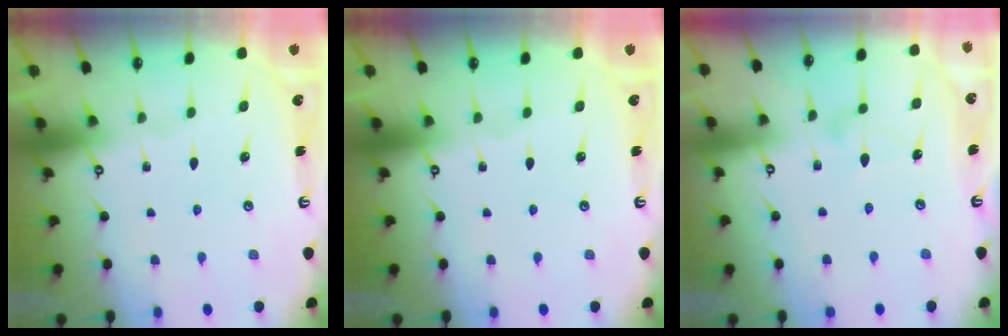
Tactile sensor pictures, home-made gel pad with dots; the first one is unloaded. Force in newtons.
{"total": 0.0}
{"total": 6.1, "press": 6.1, "slide": 0.3}